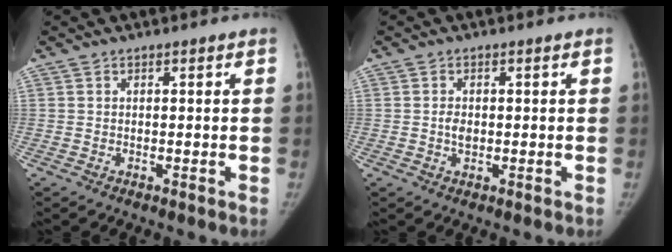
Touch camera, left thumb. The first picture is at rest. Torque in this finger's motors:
{"motor_torque": [0.50, 0.45, 0.06, -0.04, 0.13]}